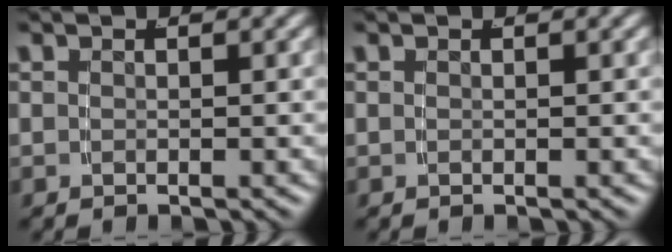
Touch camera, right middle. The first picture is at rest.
{"total": 0.0}